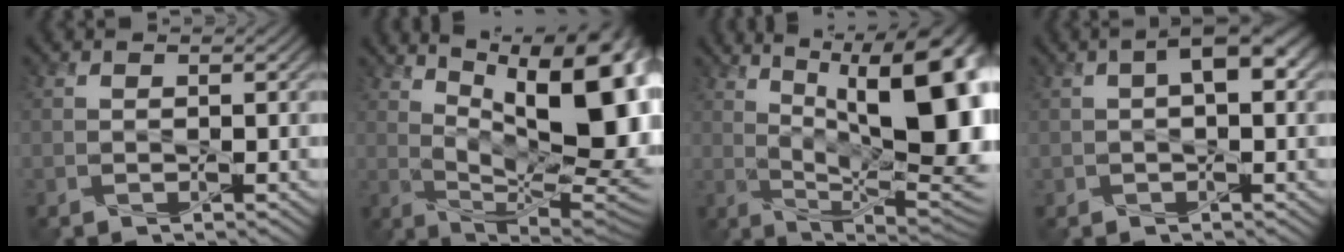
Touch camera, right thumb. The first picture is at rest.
{"total": 18.1, "force": [7.0, 6.7, 15.3], "torque": [-0.223, 0.015, 0.118]}
{"total": 17.7, "force": [4.9, 6.8, 15.6], "torque": [-0.228, 0.023, 0.074]}
{"total": 5.3, "force": [1.3, 2.6, 4.4], "torque": [-0.071, 0.007, 0.017]}